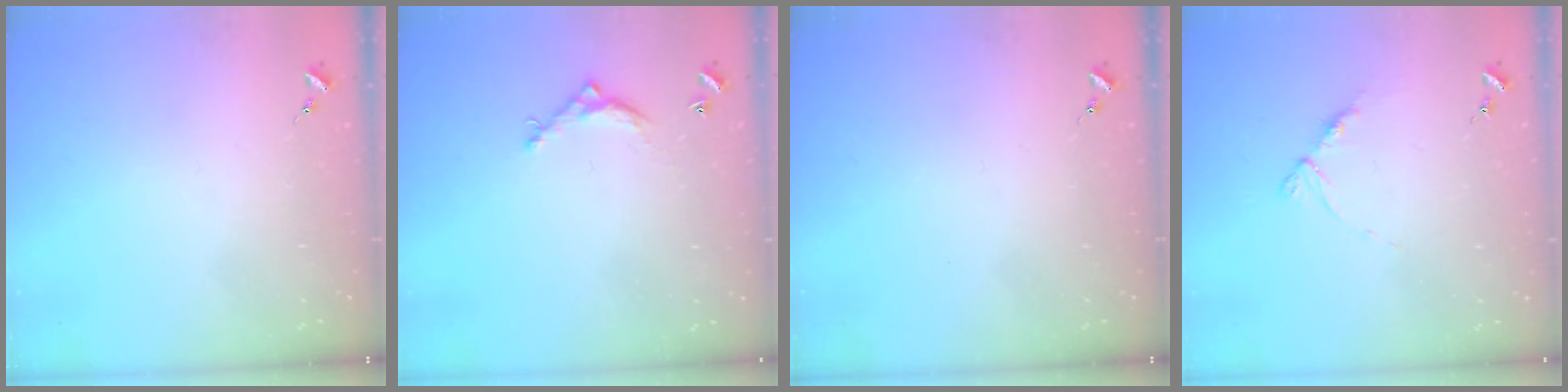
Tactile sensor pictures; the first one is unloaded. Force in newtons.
{"total": 5.5, "press": 5.5, "slide": 0.3}
{"total": 0.0}
{"total": 6.9, "press": 6.8, "slide": 0.7}